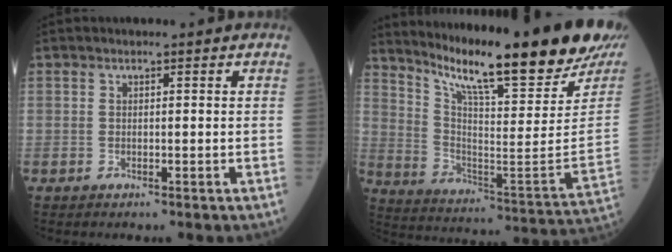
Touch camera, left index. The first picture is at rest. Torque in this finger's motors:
{"motor_torque": [0.35, -0.54, 0.89, 0.21]}